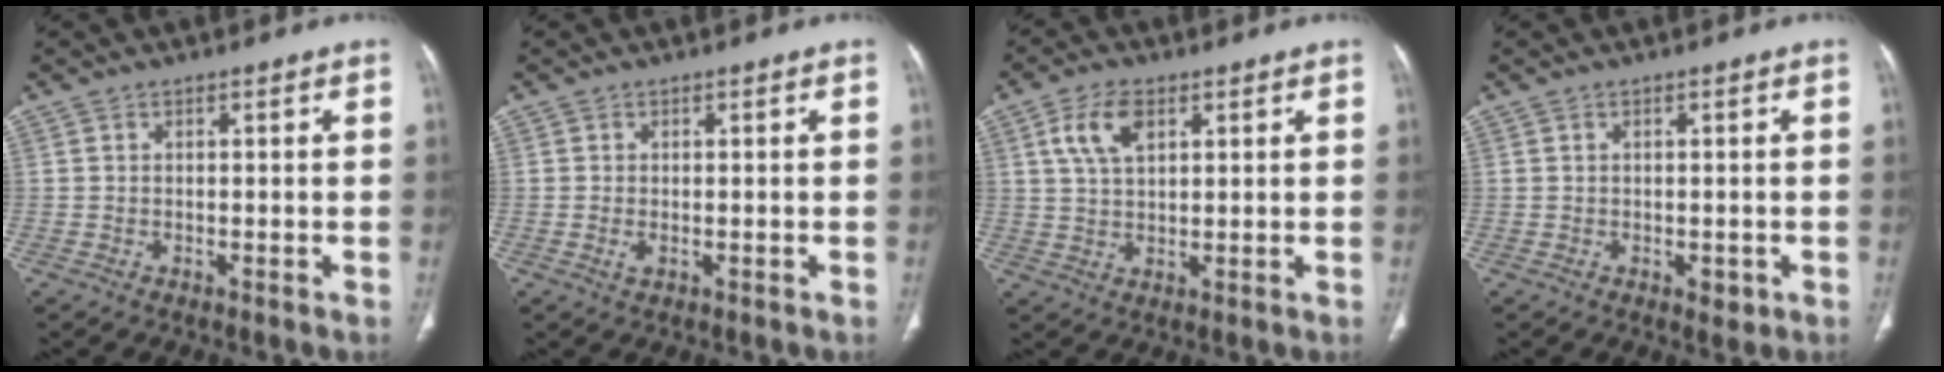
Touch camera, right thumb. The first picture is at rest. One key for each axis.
{"total": 1.3, "fx": -0.3, "fy": 0.7, "fz": 1.0, "tx": -0.023, "ty": -0.004, "tz": -0.004}
{"total": 6.8, "fx": 2.8, "fy": 3.7, "fz": 5.0, "tx": -0.093, "ty": -0.003, "tz": 0.055}
{"total": 1.7, "fx": -0.5, "fy": 1.0, "fz": 1.3, "tx": -0.009, "ty": -0.002, "tz": -0.003}